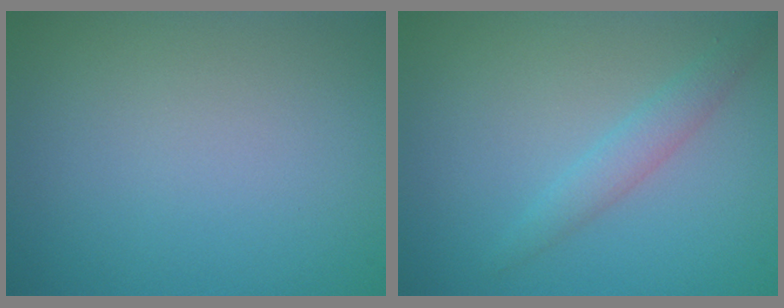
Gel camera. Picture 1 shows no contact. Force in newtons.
{"total": 2.0, "press": 2.0, "slide": 0.0}